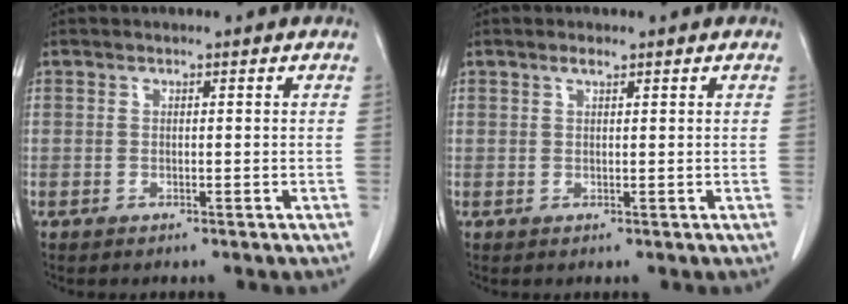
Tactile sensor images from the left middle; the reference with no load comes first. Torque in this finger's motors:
{"motor_torque": [0.27, -0.19, -0.02, 0.01]}